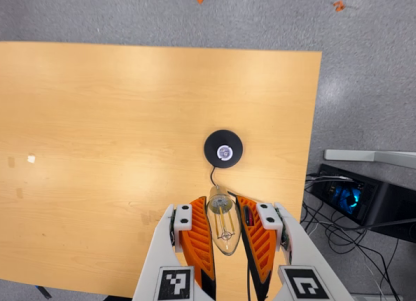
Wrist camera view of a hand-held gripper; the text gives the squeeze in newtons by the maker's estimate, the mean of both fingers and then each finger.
{"total": 19.1, "left": 21.0, "right": 17.2}